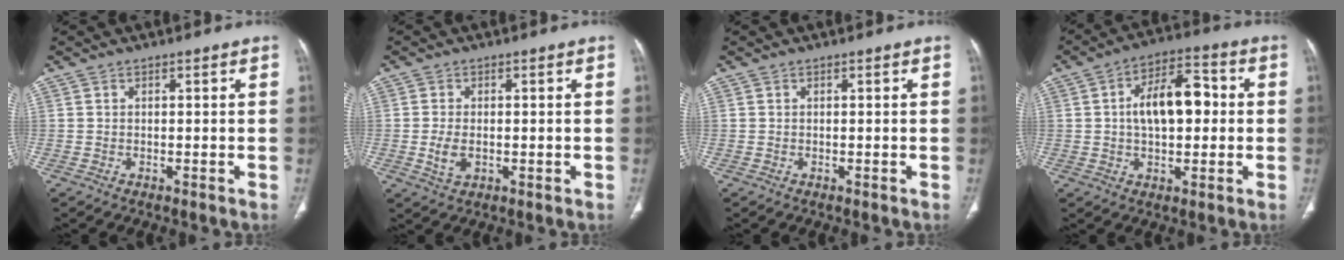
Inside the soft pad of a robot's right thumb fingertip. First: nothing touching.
{"total": 3.9, "force": [-0.4, 2.4, 3.0], "torque": [-0.062, -0.004, -0.005]}
{"total": 0.0}
{"total": 12.4, "force": [0.9, 6.8, 10.3], "torque": [-0.151, 0.025, 0.010]}